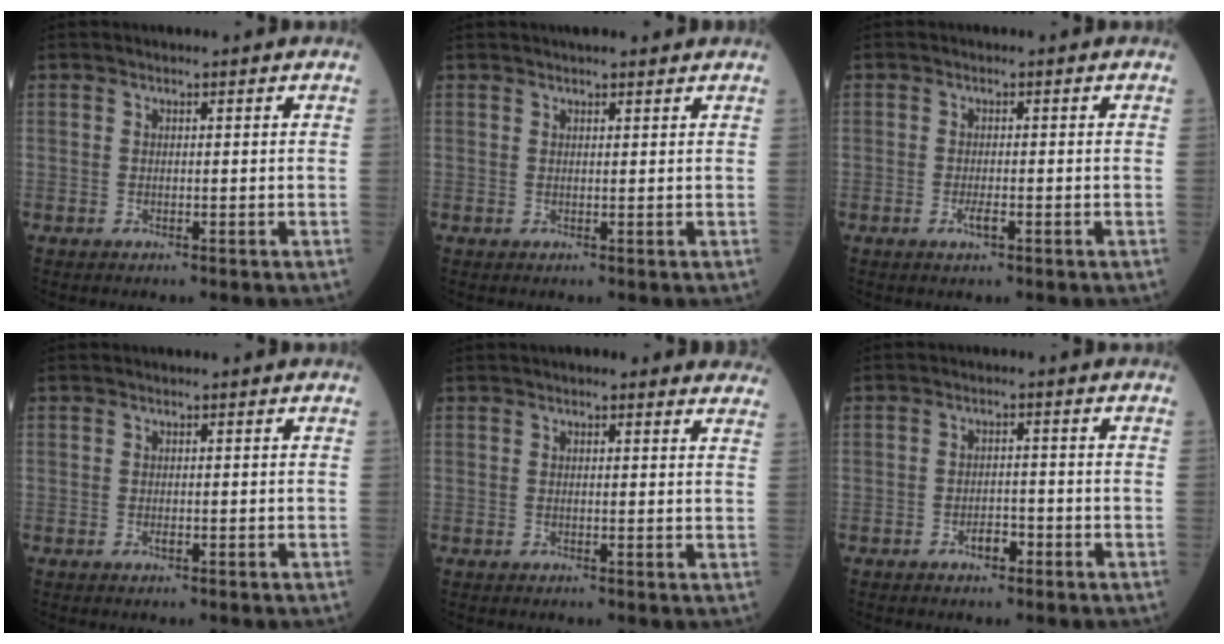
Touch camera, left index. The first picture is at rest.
{"total": 3.7, "force": [3.2, 0.6, 1.6], "torque": [-0.018, 0.021, 0.042]}
{"total": 1.7, "force": [-0.8, 0.3, 1.5], "torque": [-0.030, -0.001, -0.013]}
{"total": 0.6, "force": [-0.2, 0.2, 0.5], "torque": [-0.012, -0.001, -0.003]}
{"total": 8.1, "force": [7.3, 1.7, 3.1], "torque": [-0.018, 0.008, 0.065]}
{"total": 2.6, "force": [-1.6, 1.2, 1.6], "torque": [-0.026, 0.004, -0.026]}